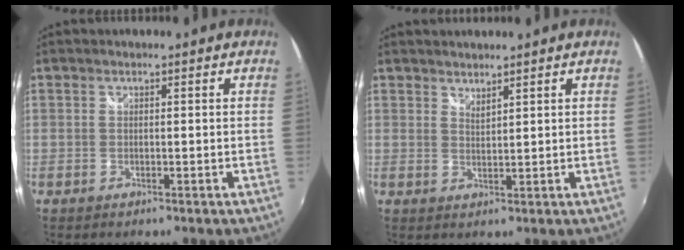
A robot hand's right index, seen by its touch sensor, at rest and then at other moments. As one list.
[{"total": 1.9, "force": [1.8, 0.2, 0.5], "torque": [-0.006, 0.001, 0.031]}]